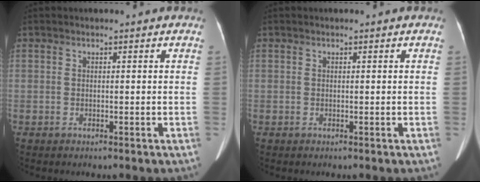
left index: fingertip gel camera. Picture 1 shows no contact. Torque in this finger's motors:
{"motor_torque": [-0.12, -0.05, -0.04, 0.00]}